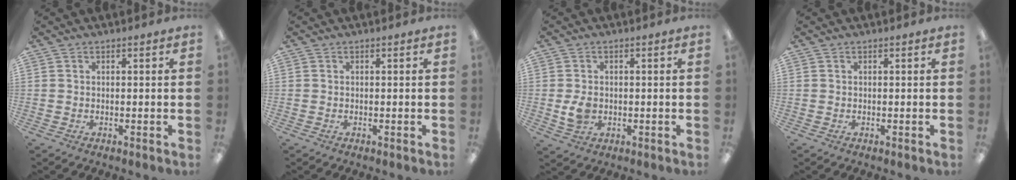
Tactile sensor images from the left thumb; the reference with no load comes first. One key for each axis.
{"total": 0.0}
{"total": 4.2, "fx": -0.3, "fy": 3.3, "fz": 2.6, "tx": -0.038, "ty": -0.003, "tz": -0.008}
{"total": 0.0}